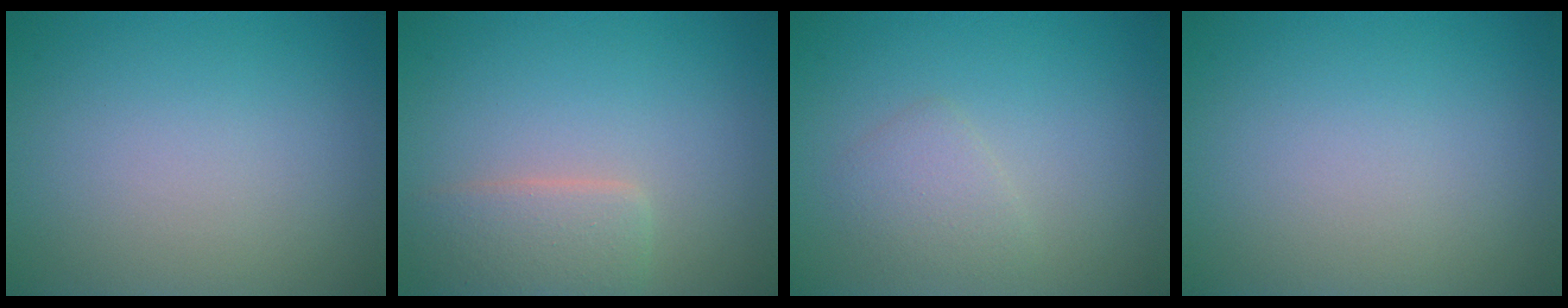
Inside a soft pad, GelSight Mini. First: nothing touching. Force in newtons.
{"total": 2.8, "press": 2.8, "slide": 0.2}
{"total": 1.7, "press": 1.7, "slide": 0.2}
{"total": 0.0}